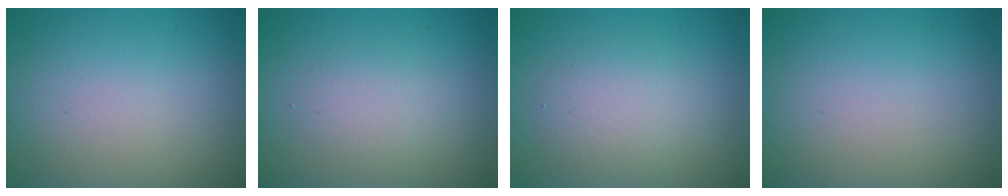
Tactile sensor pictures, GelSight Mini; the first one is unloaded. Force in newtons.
{"total": 2.0, "press": 2.0, "slide": 0.2}
{"total": 2.9, "press": 2.9, "slide": 0.2}
{"total": 0.0}